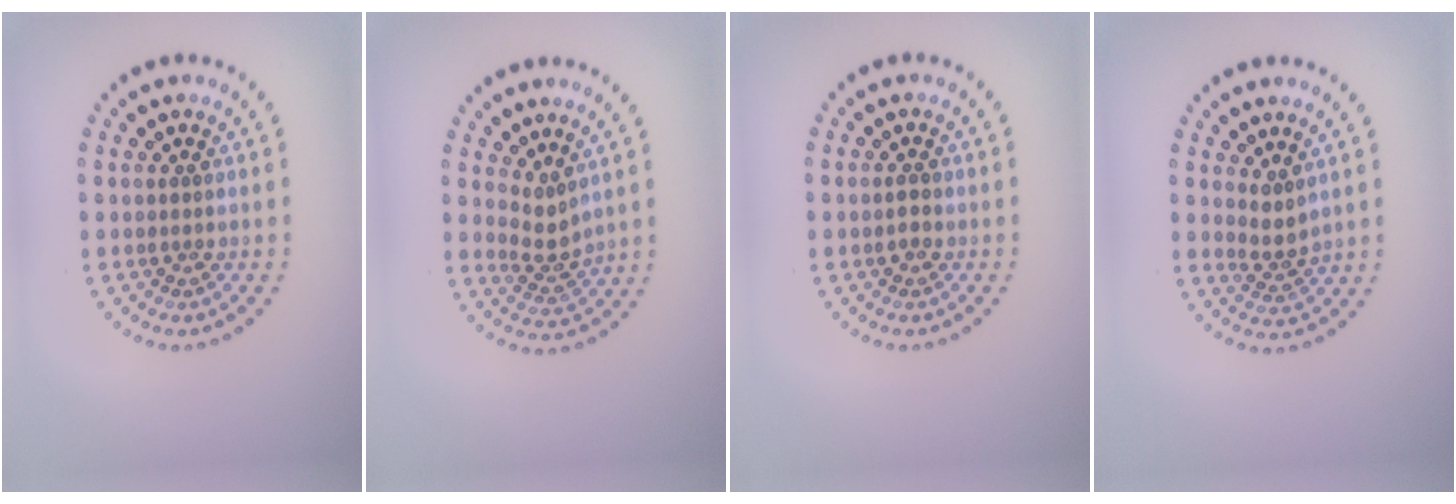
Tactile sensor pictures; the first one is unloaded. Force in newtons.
{"total": 2.1, "press": 1.5, "slide": 1.5}
{"total": 1.0, "press": 1.0, "slide": 0.1}
{"total": 1.8, "press": 1.4, "slide": 1.2}